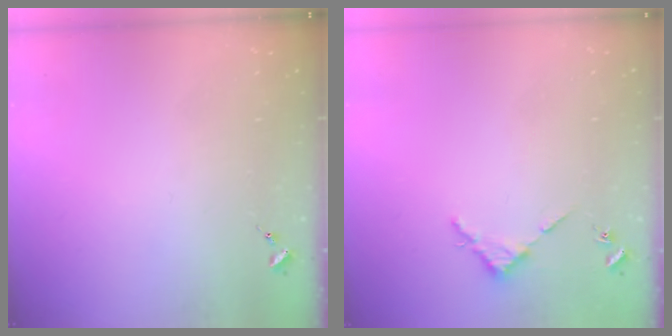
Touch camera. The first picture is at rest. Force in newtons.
{"total": 2.7, "press": 2.7, "slide": 0.3}